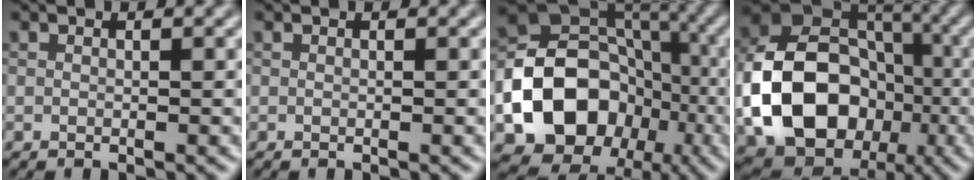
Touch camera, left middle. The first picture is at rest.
{"total": 0.0}
{"total": 14.8, "force": [-4.4, 12.0, 7.5], "torque": [-0.129, -0.013, -0.102]}
{"total": 14.7, "force": [-3.0, 11.4, 8.7], "torque": [-0.174, -0.010, -0.058]}